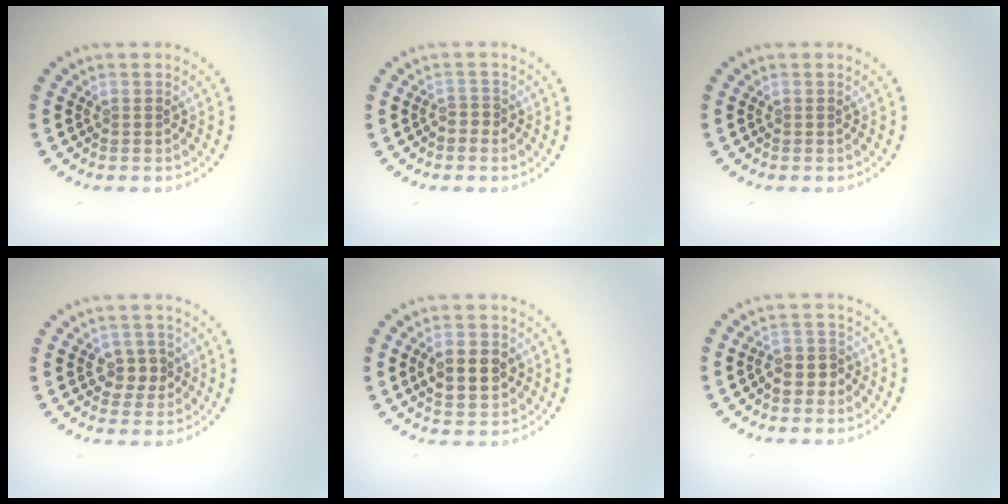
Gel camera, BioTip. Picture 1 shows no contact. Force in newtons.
{"total": 0.9, "press": 0.5, "slide": 0.8}
{"total": 0.0}
{"total": 2.4, "press": 2.2, "slide": 0.8}
{"total": 4.1, "press": 4.1, "slide": 0.3}
{"total": 2.5, "press": 2.2, "slide": 1.1}